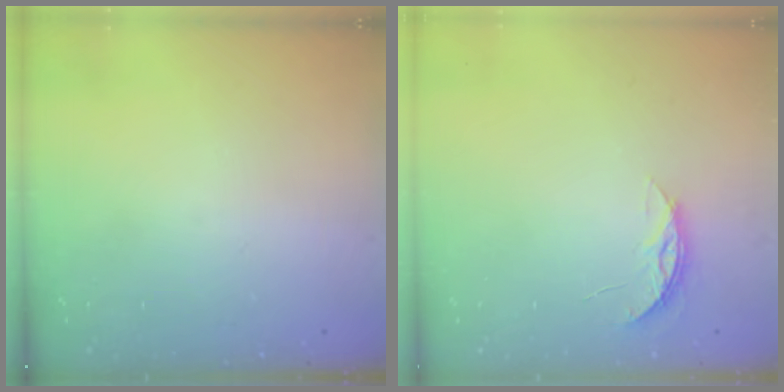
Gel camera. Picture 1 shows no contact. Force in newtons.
{"total": 4.5, "press": 4.5, "slide": 0.4}